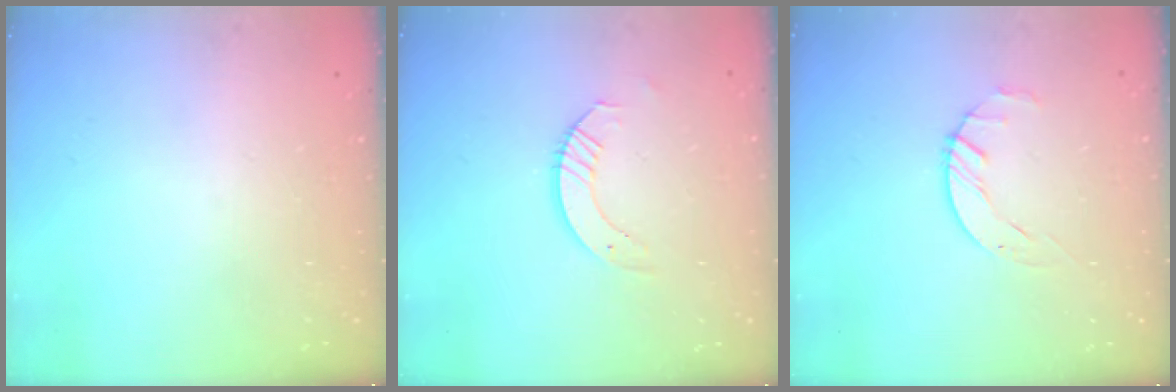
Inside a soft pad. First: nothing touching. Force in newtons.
{"total": 5.8, "press": 5.8, "slide": 0.4}
{"total": 1.5, "press": 1.5, "slide": 0.2}